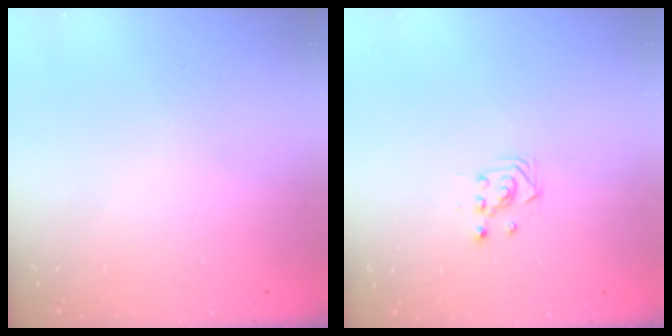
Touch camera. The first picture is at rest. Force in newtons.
{"total": 2.9, "press": 2.9, "slide": 0.3}